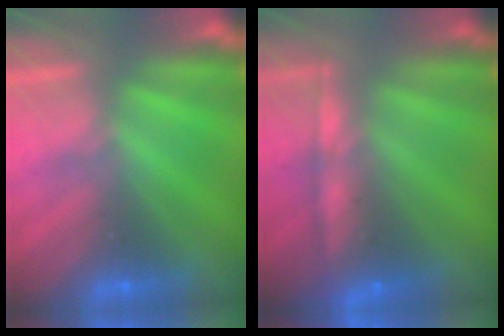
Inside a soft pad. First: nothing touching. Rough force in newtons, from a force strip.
{"total": 6.9}